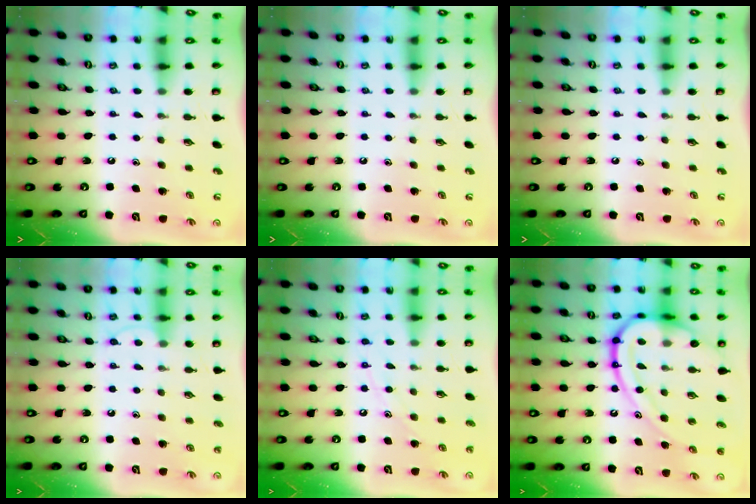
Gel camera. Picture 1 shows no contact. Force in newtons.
{"total": 0.0}
{"total": 0.0}
{"total": 6.3, "press": 6.3, "slide": 0.6}
{"total": 7.9, "press": 7.9, "slide": 0.7}
{"total": 21.9, "press": 21.8, "slide": 1.3}